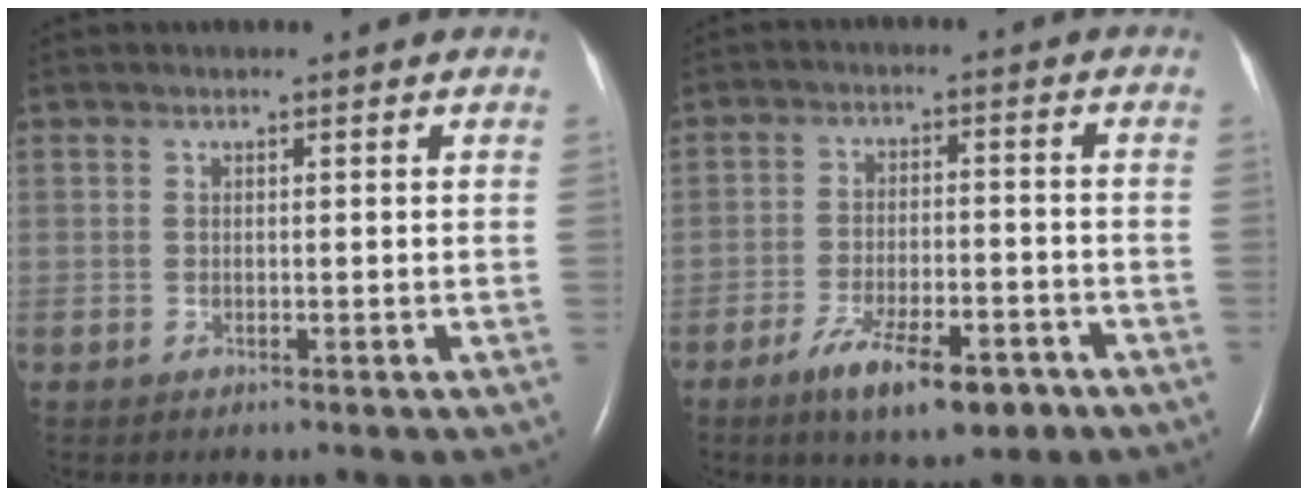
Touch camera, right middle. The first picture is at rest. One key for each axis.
{"total": 9.5, "fx": -6.0, "fy": 2.8, "fz": 6.8, "tx": -0.120, "ty": -0.008, "tz": -0.093}